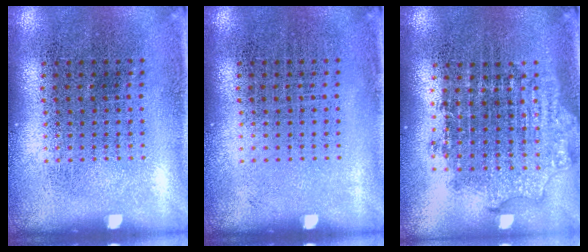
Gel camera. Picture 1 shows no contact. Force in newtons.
{"total": 0.0}
{"total": 1.8, "press": 1.4, "slide": 1.1}